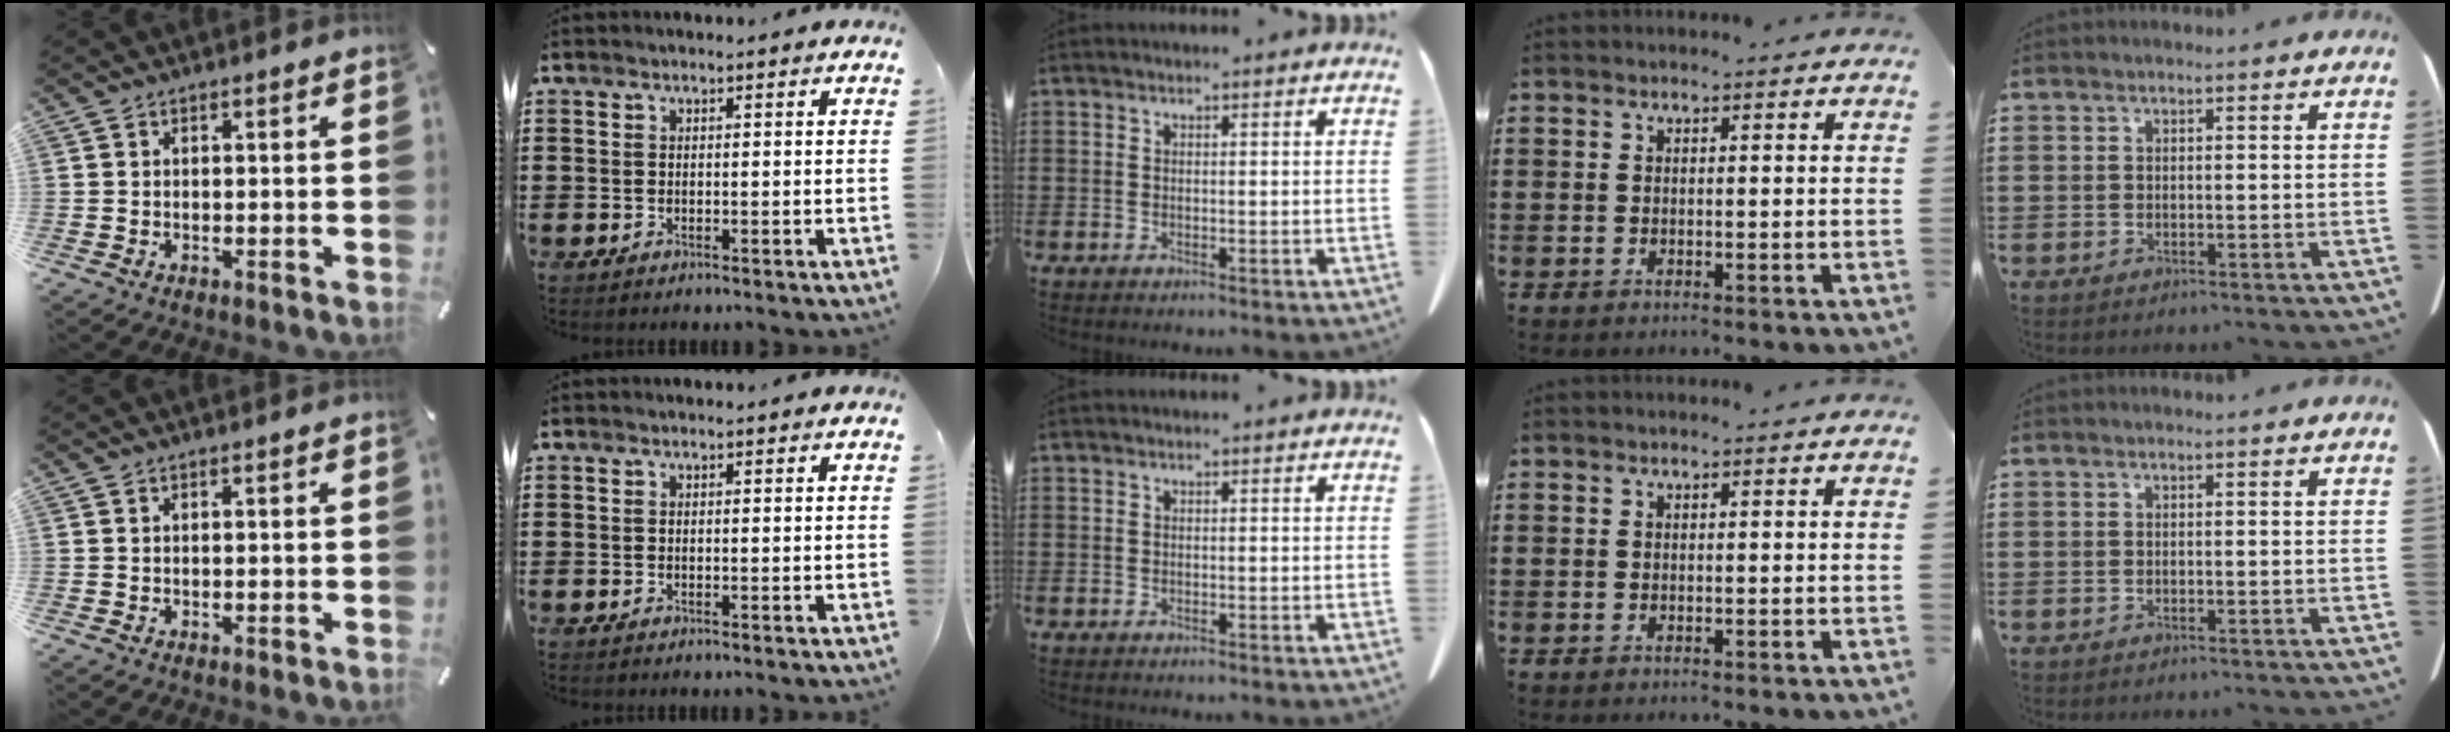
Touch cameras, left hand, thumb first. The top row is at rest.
{}